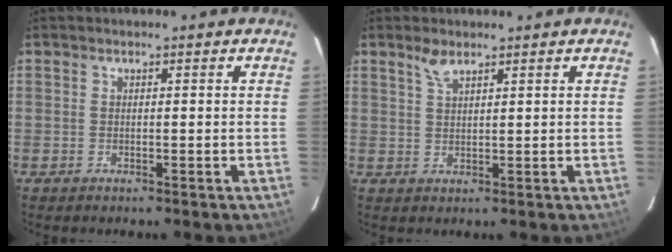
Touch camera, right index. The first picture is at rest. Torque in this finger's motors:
{"motor_torque": [0.01, 0.01, 0.04, 0.05]}